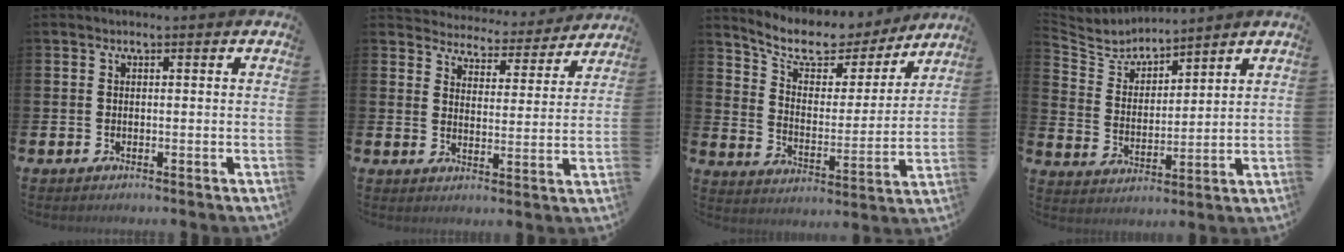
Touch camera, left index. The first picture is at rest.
{"total": 4.6, "force": [4.5, 1.0, 0.0], "torque": [-0.013, -0.043, 0.073]}
{"total": 9.1, "force": [7.9, 3.6, 2.9], "torque": [-0.088, -0.054, 0.136]}
{"total": 4.9, "force": [4.8, 0.9, 0.0], "torque": [-0.033, -0.035, 0.083]}